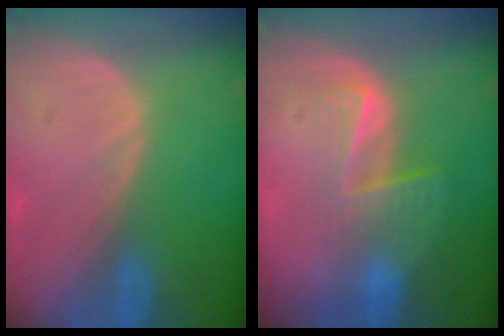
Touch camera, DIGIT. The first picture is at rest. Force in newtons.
{"total": 6.8, "press": 5.5, "slide": 4.0}